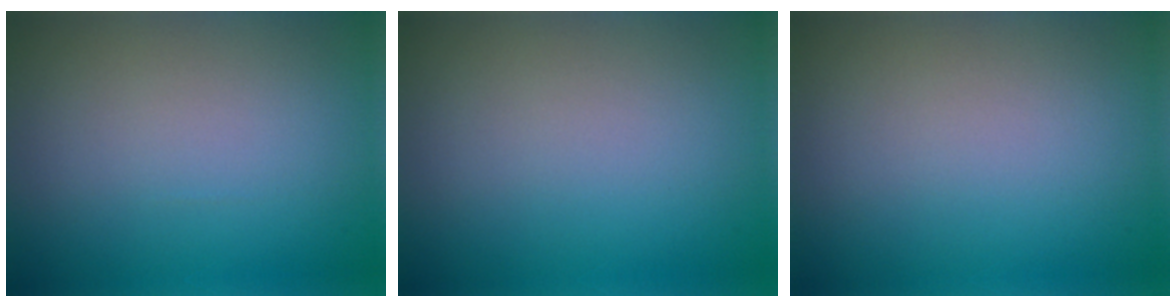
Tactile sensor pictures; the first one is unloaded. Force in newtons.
{"total": 0.0}
{"total": 0.0}